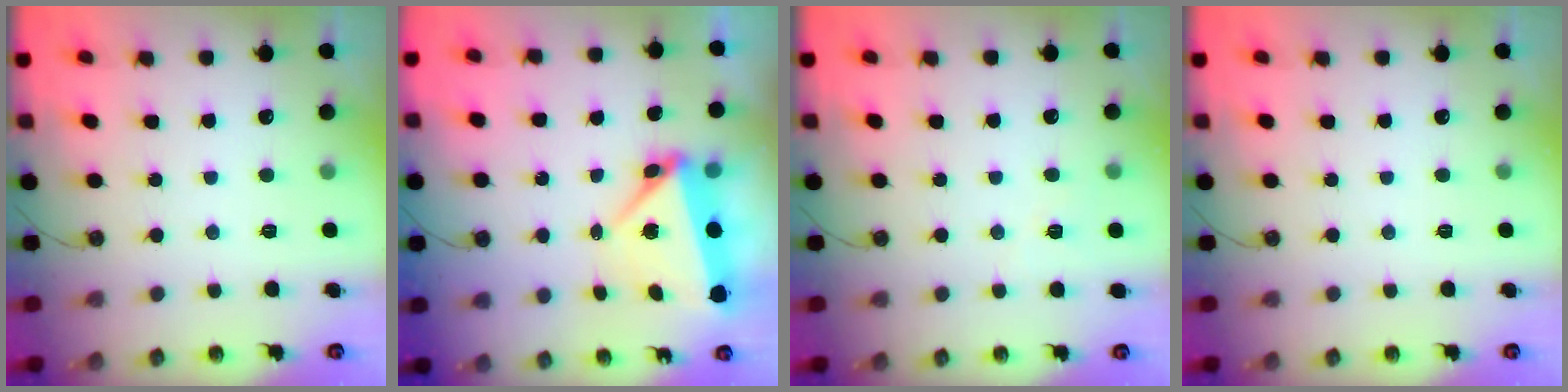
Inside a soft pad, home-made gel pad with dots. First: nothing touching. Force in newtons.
{"total": 8.0, "press": 7.9, "slide": 1.0}
{"total": 4.8, "press": 4.1, "slide": 2.4}
{"total": 0.0}